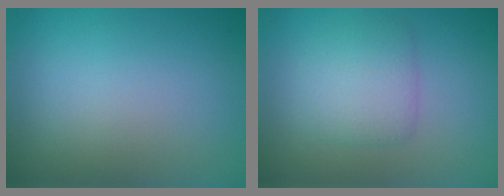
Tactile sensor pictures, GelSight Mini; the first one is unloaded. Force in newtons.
{"total": 2.7, "press": 2.7, "slide": 0.1}